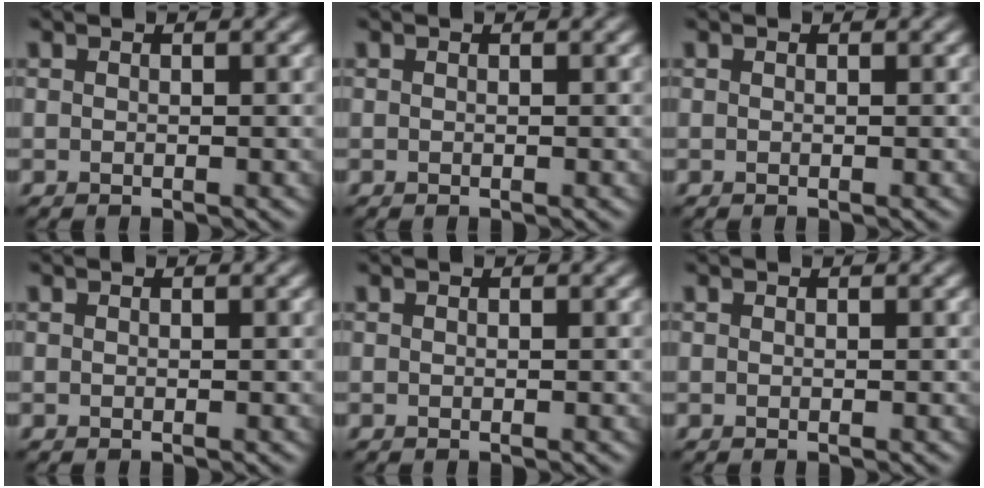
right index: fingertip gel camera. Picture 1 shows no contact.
{"total": 0.0}
{"total": 0.0}
{"total": 0.0}
{"total": 0.0}
{"total": 0.0}